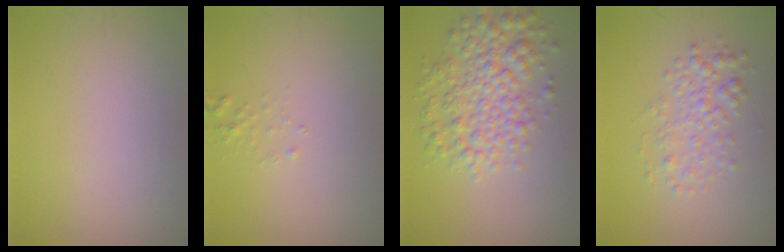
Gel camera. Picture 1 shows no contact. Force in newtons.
{"total": 0.6, "press": 0.6, "slide": 0.1}
{"total": 5.0, "press": 5.0, "slide": 0.1}
{"total": 2.5, "press": 2.5, "slide": 0.0}